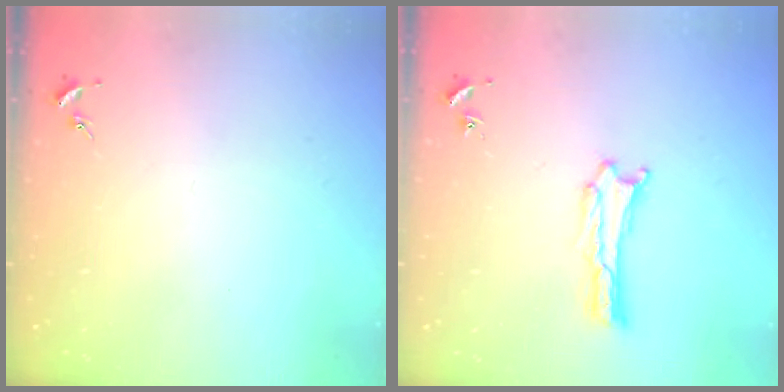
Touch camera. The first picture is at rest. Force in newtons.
{"total": 0.9, "press": 0.9, "slide": 0.0}